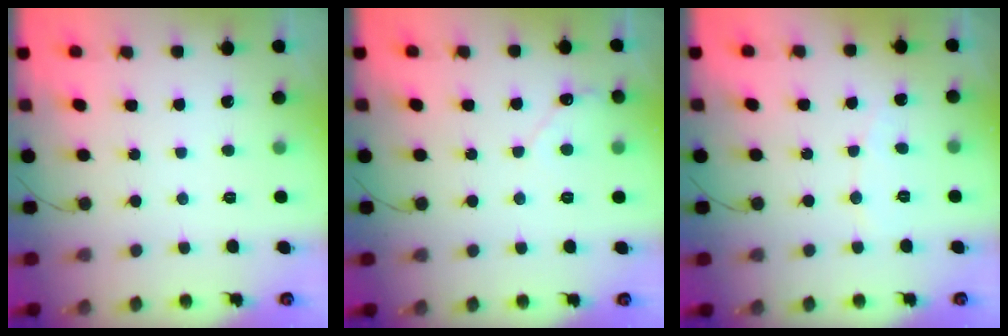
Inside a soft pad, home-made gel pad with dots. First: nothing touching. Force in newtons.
{"total": 4.4, "press": 4.4, "slide": 0.4}
{"total": 3.7, "press": 3.7, "slide": 0.3}